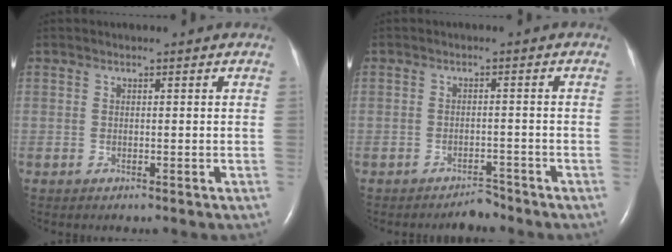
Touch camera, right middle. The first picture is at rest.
{"total": 2.1, "force": [-2.0, 0.5, 0.0], "torque": [0.001, -0.002, -0.029]}